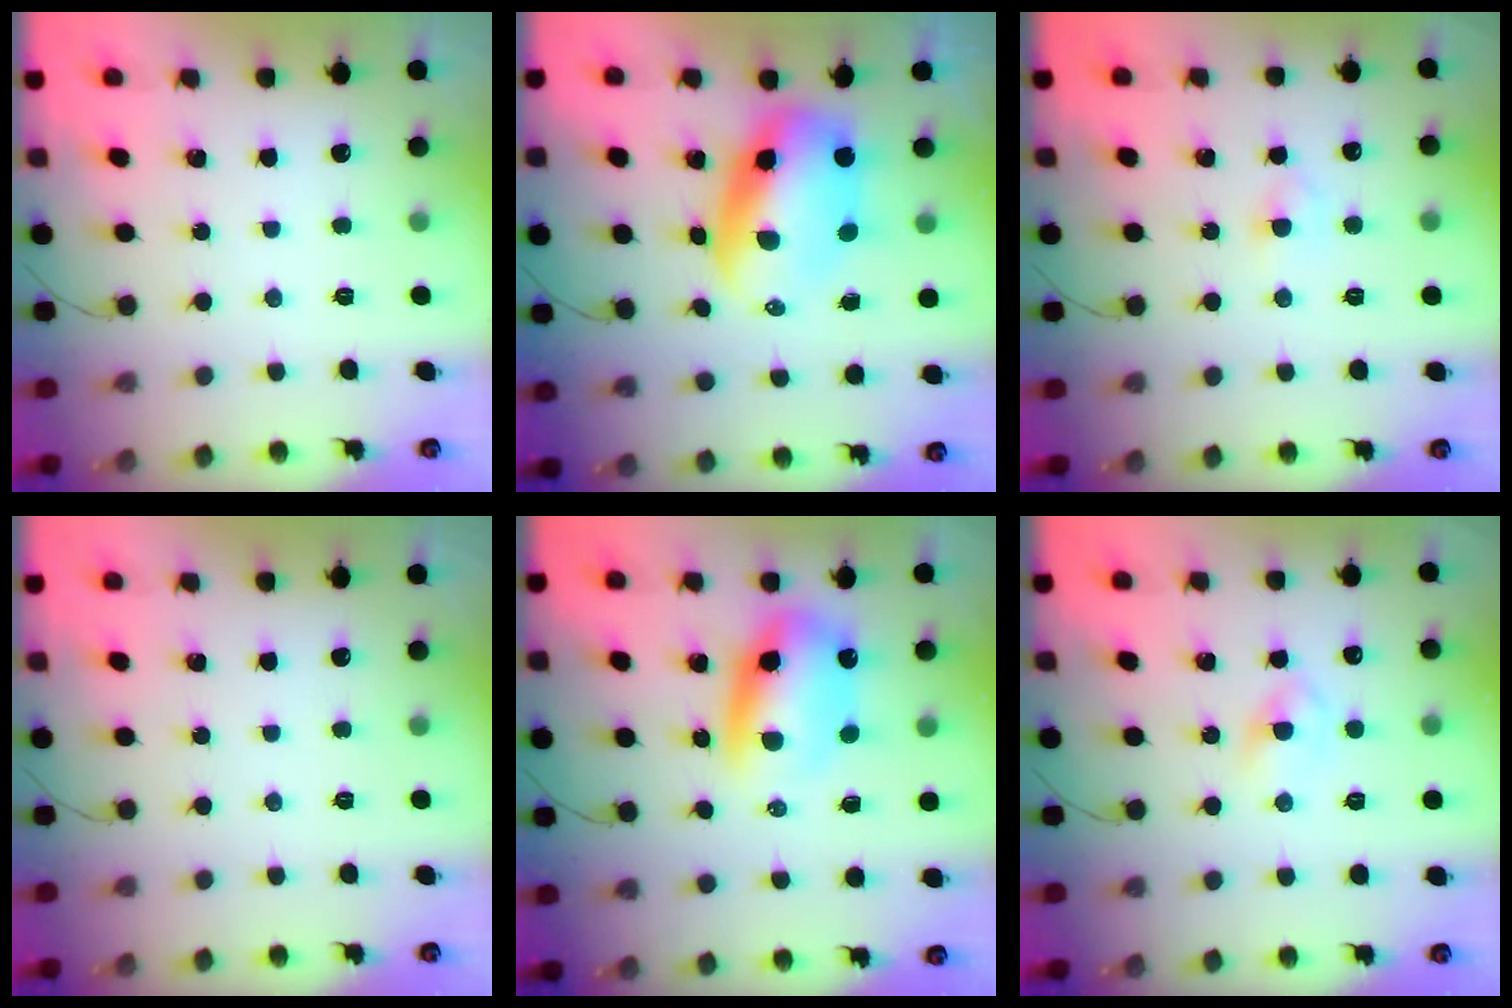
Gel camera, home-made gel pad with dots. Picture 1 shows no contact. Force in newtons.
{"total": 10.7, "press": 10.3, "slide": 2.7}
{"total": 2.8, "press": 2.7, "slide": 1.0}
{"total": 0.0}
{"total": 10.8, "press": 10.4, "slide": 3.0}
{"total": 2.9, "press": 2.6, "slide": 1.3}